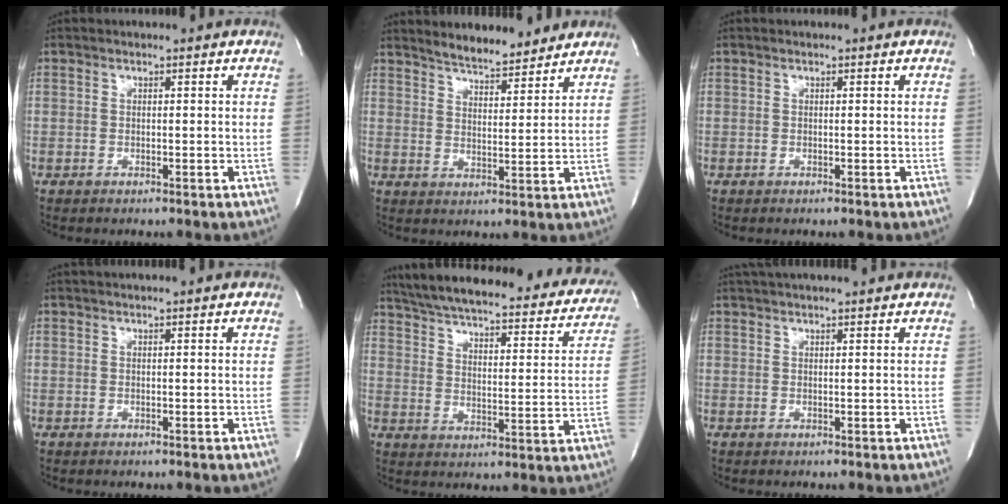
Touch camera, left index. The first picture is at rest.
{"total": 7.7, "force": [7.2, 1.4, 2.4], "torque": [-0.041, 0.006, 0.114]}
{"total": 0.0}
{"total": 3.3, "force": [3.1, -0.1, 1.3], "torque": [-0.013, 0.027, 0.043]}
{"total": 31.9, "force": [28.0, 7.3, 13.5], "torque": [-0.216, -0.042, 0.344]}
{"total": 8.6, "force": [7.9, 0.5, 3.4], "torque": [-0.055, 0.029, 0.108]}